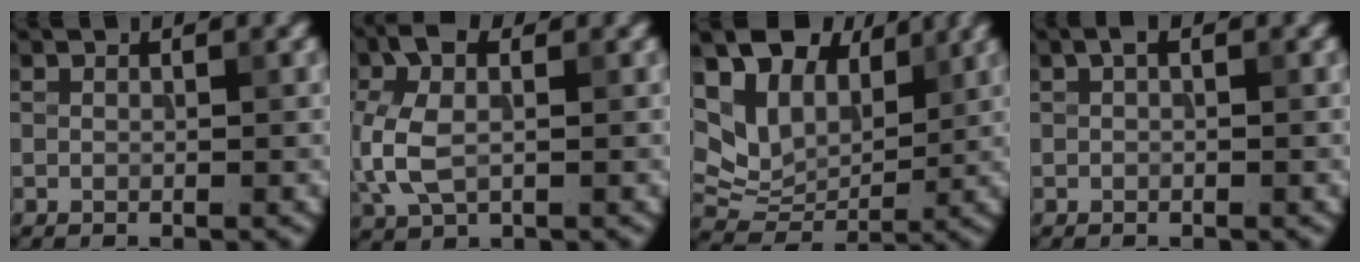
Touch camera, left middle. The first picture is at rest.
{"total": 5.9, "force": [-0.1, 3.5, 4.7], "torque": [-0.128, 0.008, -0.010]}
{"total": 9.3, "force": [4.5, 6.3, 5.2], "torque": [-0.120, 0.011, 0.082]}
{"total": 0.6, "force": [0.2, 0.3, 0.5], "torque": [-0.009, 0.004, 0.002]}